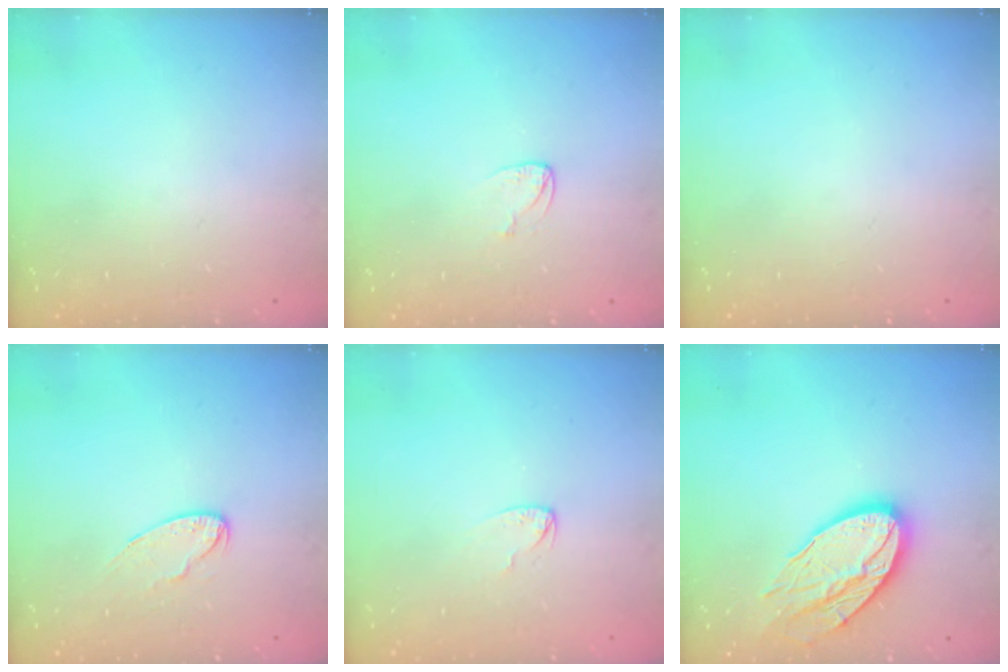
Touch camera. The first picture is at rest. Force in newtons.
{"total": 3.4, "press": 3.4, "slide": 0.3}
{"total": 0.0}
{"total": 8.2, "press": 8.2, "slide": 0.4}
{"total": 2.6, "press": 2.6, "slide": 0.3}
{"total": 17.7, "press": 17.6, "slide": 1.7}